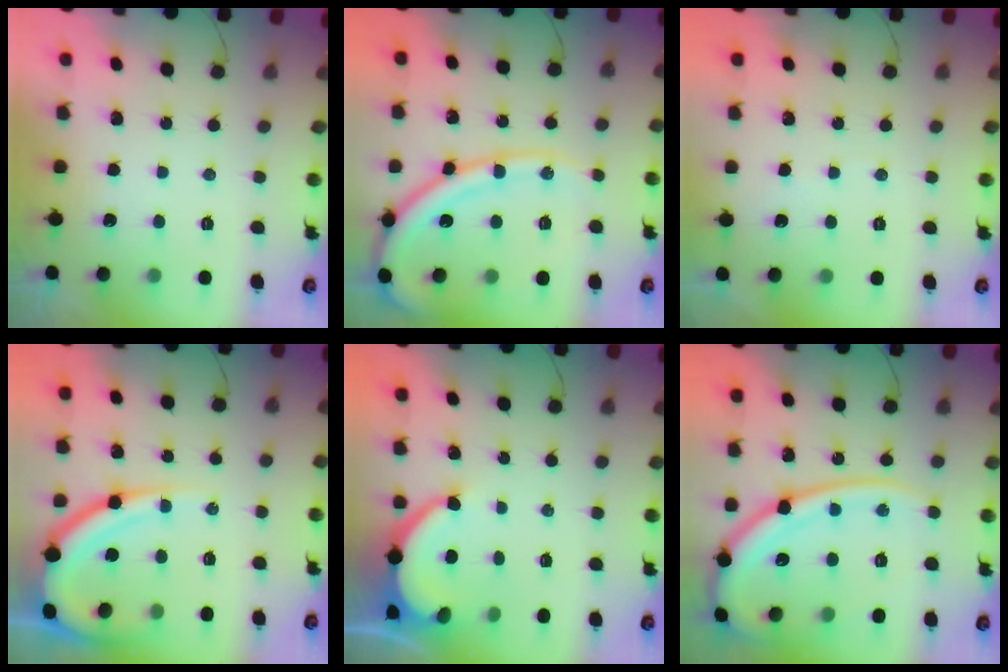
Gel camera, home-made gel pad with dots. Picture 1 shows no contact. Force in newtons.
{"total": 15.7, "press": 15.5, "slide": 2.3}
{"total": 1.8, "press": 1.7, "slide": 0.2}
{"total": 15.8, "press": 15.7, "slide": 1.8}
{"total": 6.9, "press": 6.9, "slide": 0.5}
{"total": 17.9, "press": 17.8, "slide": 1.8}